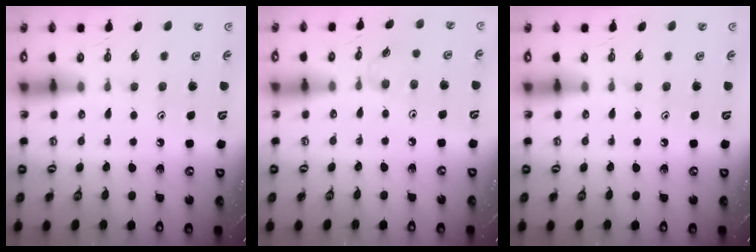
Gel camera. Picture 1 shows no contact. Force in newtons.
{"total": 2.9, "press": 2.8, "slide": 0.5}
{"total": 0.0}